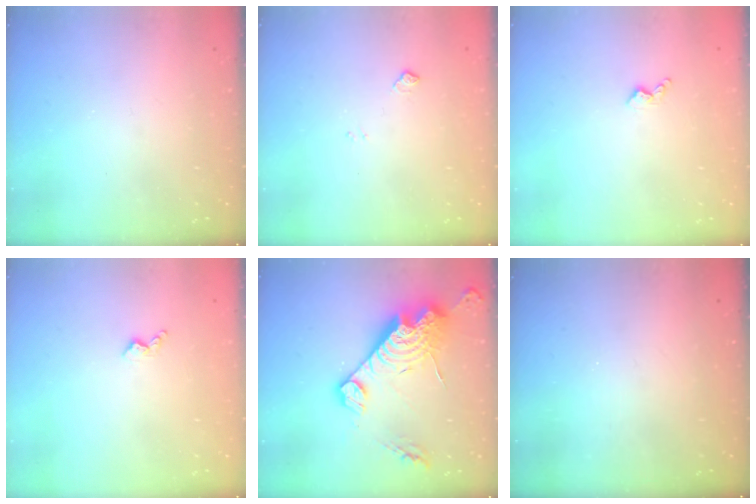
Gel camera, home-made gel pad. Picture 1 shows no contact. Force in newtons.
{"total": 5.6, "press": 5.5, "slide": 0.9}
{"total": 3.9, "press": 3.9, "slide": 0.8}
{"total": 3.9, "press": 3.9, "slide": 0.8}
{"total": 19.8, "press": 19.7, "slide": 1.8}
{"total": 0.0}